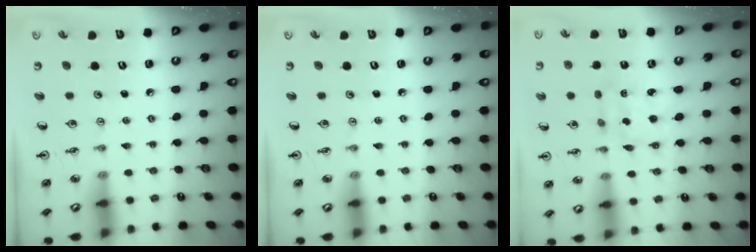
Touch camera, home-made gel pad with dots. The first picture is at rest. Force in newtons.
{"total": 0.0}
{"total": 2.3, "press": 2.2, "slide": 0.7}